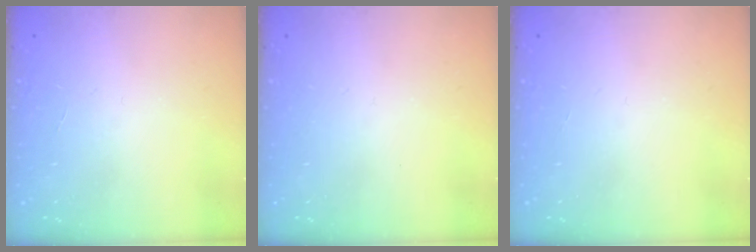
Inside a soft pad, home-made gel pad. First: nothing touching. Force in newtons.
{"total": 0.0}
{"total": 0.0}